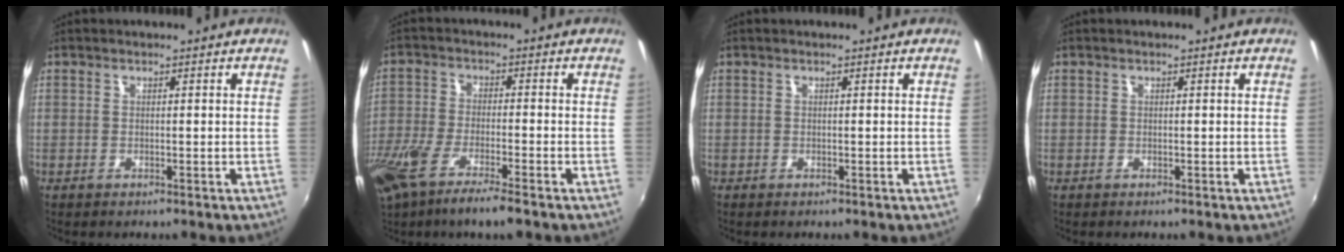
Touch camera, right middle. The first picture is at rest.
{"total": 12.1, "force": [-8.3, 2.3, 8.5], "torque": [-0.192, -0.045, -0.158]}
{"total": 0.0}
{"total": 0.0}